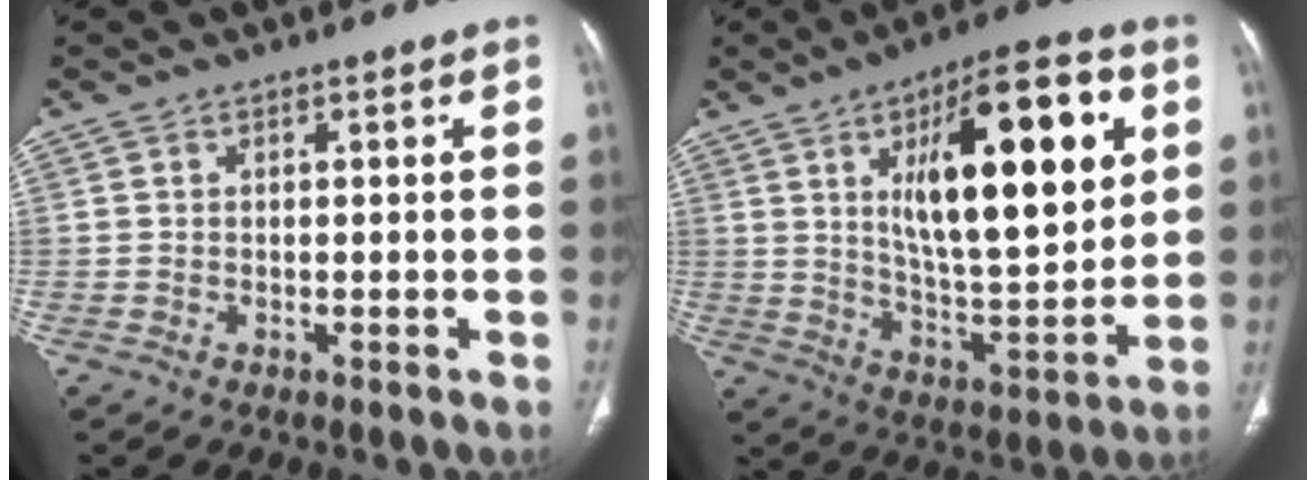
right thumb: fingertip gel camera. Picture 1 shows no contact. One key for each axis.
{"total": 24.6, "fx": 7.5, "fy": 8.6, "fz": 21.8, "tx": -0.302, "ty": -0.025, "tz": 0.117}